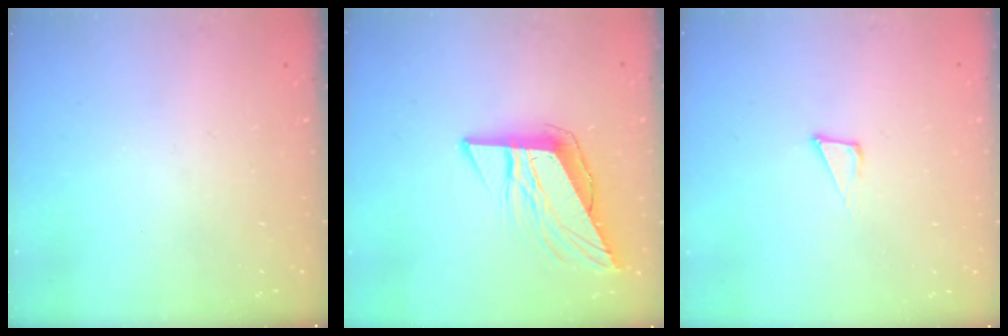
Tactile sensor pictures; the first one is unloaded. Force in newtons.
{"total": 9.9, "press": 9.9, "slide": 0.8}
{"total": 4.3, "press": 4.3, "slide": 0.1}